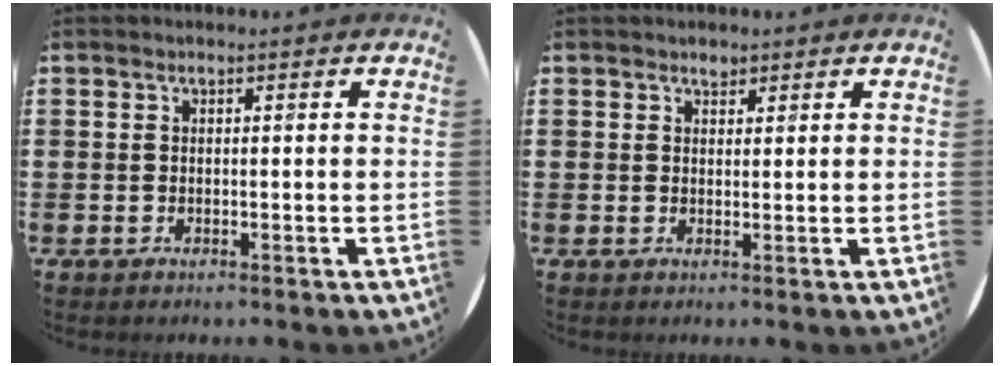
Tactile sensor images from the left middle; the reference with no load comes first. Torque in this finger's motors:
{"motor_torque": [0.30, -0.19, 0.00, 0.00]}